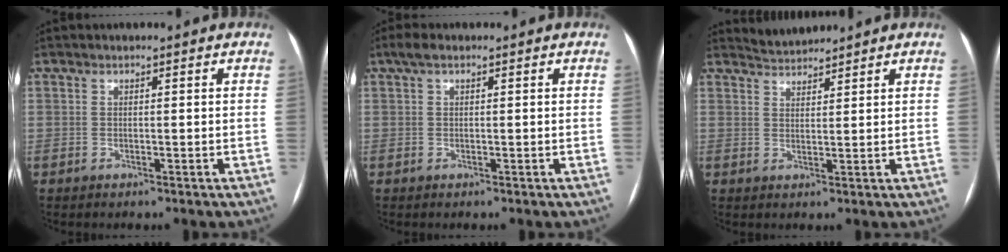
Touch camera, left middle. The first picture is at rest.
{"total": 2.1, "force": [1.2, 0.7, 1.5], "torque": [-0.034, 0.024, 0.024]}
{"total": 2.8, "force": [2.8, -0.1, -0.5], "torque": [0.000, 0.009, 0.057]}